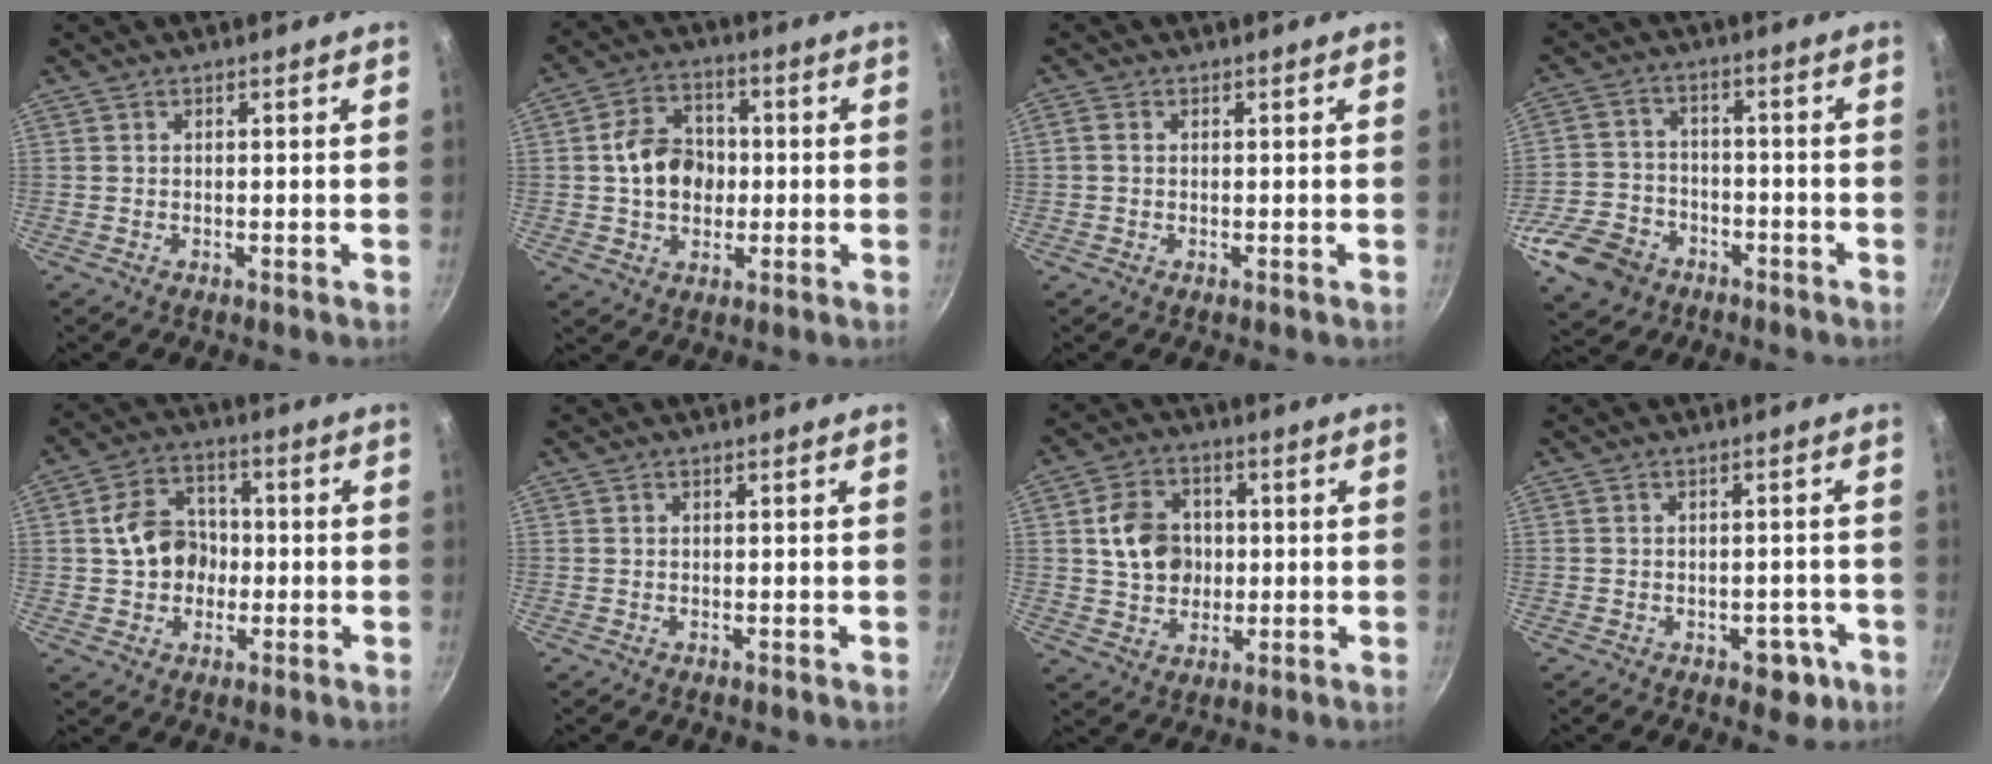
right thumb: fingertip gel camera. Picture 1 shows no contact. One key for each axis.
{"total": 10.6, "fx": 0.0, "fy": 8.3, "fz": 6.6, "tx": -0.086, "ty": 0.017, "tz": -0.007}
{"total": 1.3, "fx": 0.1, "fy": 1.1, "fz": 0.7, "tx": -0.014, "ty": 0.005, "tz": -0.002}
{"total": 12.0, "fx": -6.0, "fy": 8.9, "fz": 5.4, "tx": -0.096, "ty": 0.040, "tz": -0.108}
{"total": 9.9, "fx": -0.3, "fy": 8.1, "fz": 5.7, "tx": -0.070, "ty": 0.024, "tz": -0.011}
{"total": 0.0}
{"total": 10.0, "fx": 1.0, "fy": 8.2, "fz": 5.6, "tx": -0.072, "ty": 0.010, "tz": 0.016}
{"total": 4.6, "fx": -2.0, "fy": 3.0, "fz": 2.9, "tx": -0.010, "ty": 0.021, "tz": -0.011}